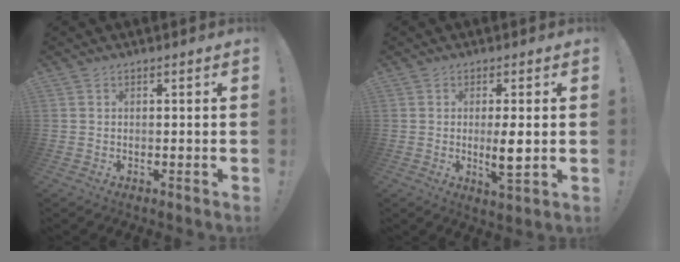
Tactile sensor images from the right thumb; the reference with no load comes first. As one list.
[{"total": 5.6, "force": [0.1, 1.0, 5.5], "torque": [-0.084, -0.013, 0.000]}]